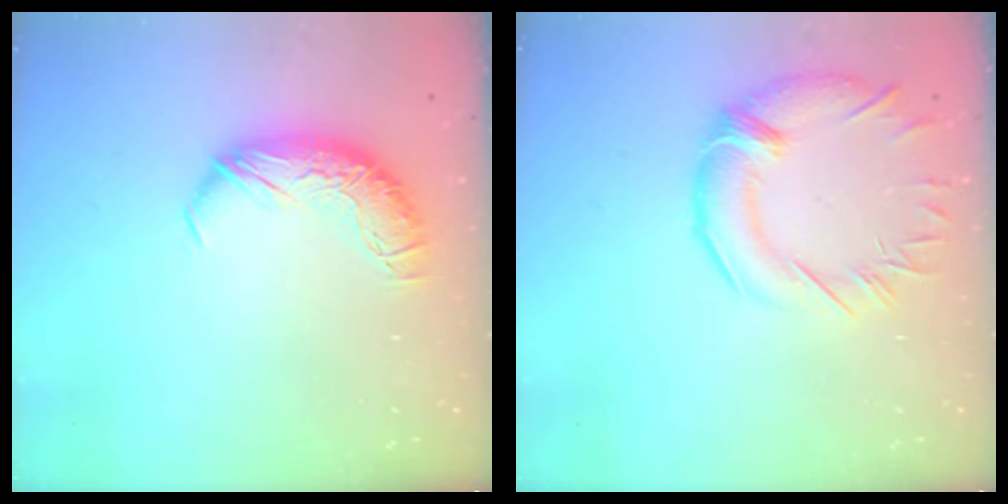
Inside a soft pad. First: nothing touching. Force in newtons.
{"total": 4.0, "press": 3.2, "slide": 2.5}